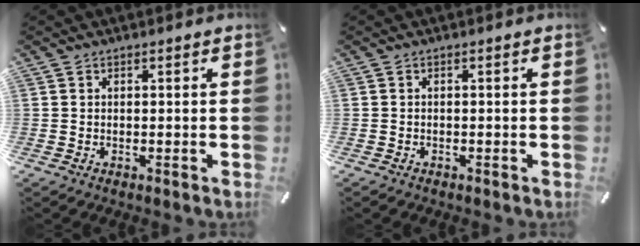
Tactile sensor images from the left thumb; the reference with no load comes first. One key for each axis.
{"total": 0.6, "fx": -0.5, "fy": 0.3, "fz": 0.2, "tx": -0.004, "ty": 0.000, "tz": -0.011}